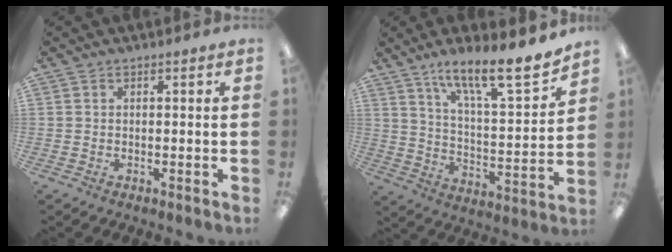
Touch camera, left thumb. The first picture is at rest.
{"total": 15.7, "force": [12.8, 3.0, 8.6], "torque": [-0.139, -0.084, 0.211]}